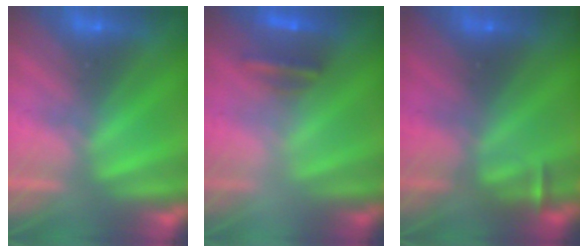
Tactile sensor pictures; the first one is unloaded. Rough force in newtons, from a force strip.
{"total": 2.5}
{"total": 3.1}